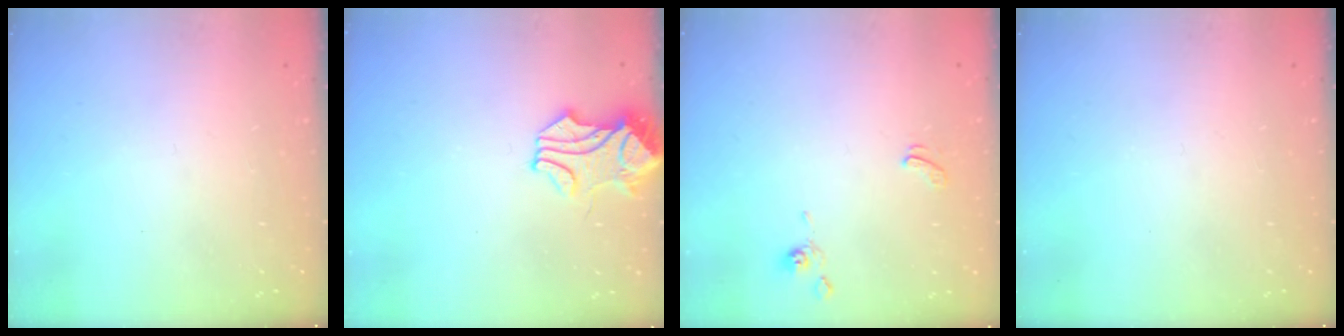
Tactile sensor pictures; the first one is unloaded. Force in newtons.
{"total": 1.9, "press": 1.8, "slide": 0.6}
{"total": 1.7, "press": 1.6, "slide": 0.3}
{"total": 0.0}